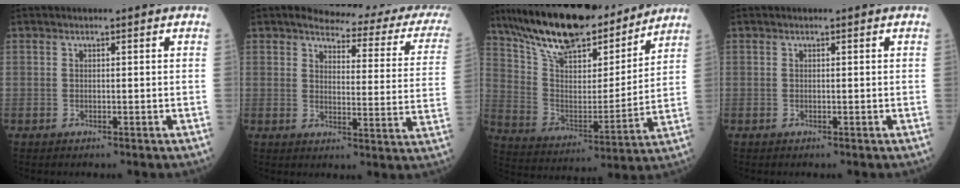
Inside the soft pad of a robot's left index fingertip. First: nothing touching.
{"total": 15.5, "force": [13.8, 2.7, 6.6], "torque": [-0.064, -0.056, 0.134]}
{"total": 21.9, "force": [18.1, 6.3, 10.6], "torque": [-0.186, 0.006, 0.303]}
{"total": 0.0}